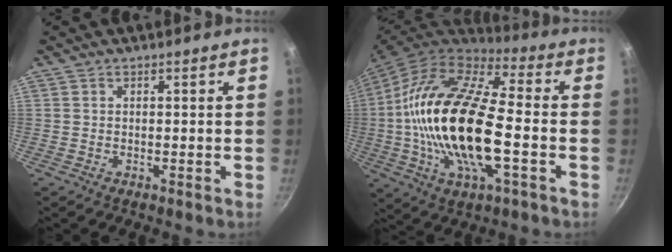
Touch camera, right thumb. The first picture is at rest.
{"total": 25.1, "force": [-2.5, 10.2, 22.8], "torque": [-0.439, 0.021, -0.061]}